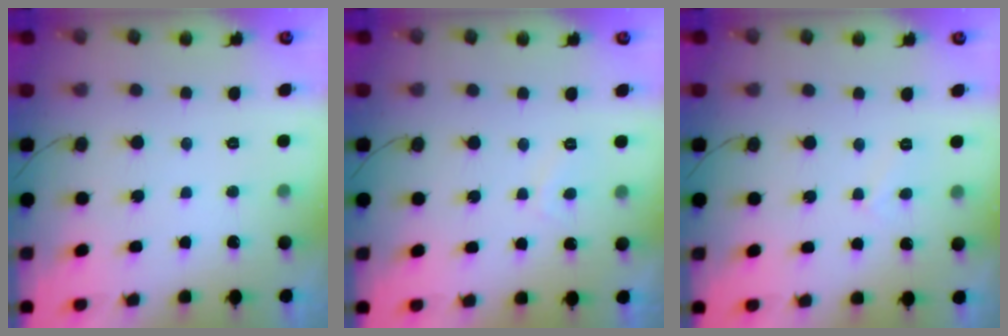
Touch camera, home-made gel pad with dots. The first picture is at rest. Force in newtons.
{"total": 2.3, "press": 2.2, "slide": 0.7}
{"total": 2.8, "press": 2.8, "slide": 0.3}